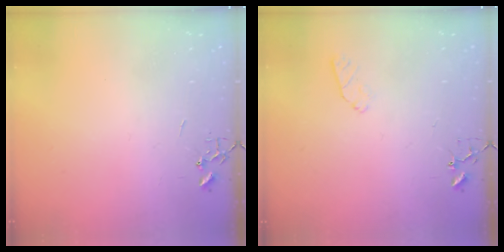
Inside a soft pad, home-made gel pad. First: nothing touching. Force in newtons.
{"total": 5.3, "press": 5.2, "slide": 0.7}